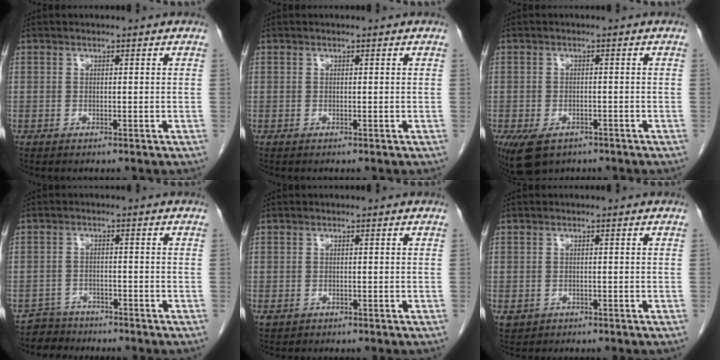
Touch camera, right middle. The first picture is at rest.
{"total": 0.0}
{"total": 6.2, "force": [-3.9, 3.6, 3.1], "torque": [-0.060, -0.008, -0.055]}
{"total": 3.7, "force": [-3.2, 1.4, -1.1], "torque": [0.017, -0.001, -0.058]}
{"total": 1.0, "force": [-0.4, 0.8, 0.4], "torque": [-0.012, 0.001, -0.001]}
{"total": 1.9, "force": [-0.8, 1.6, 0.5], "torque": [-0.012, 0.001, -0.006]}